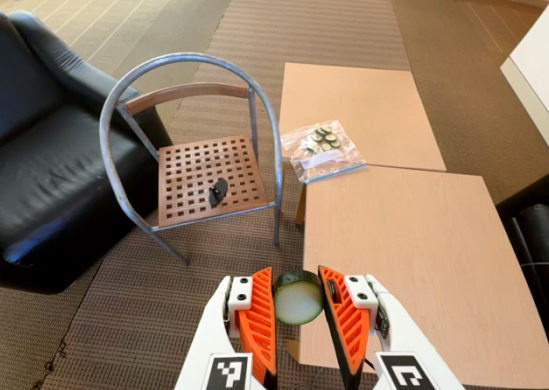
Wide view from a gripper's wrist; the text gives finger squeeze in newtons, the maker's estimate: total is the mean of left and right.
{"total": 11.8, "left": 12.1, "right": 11.5}